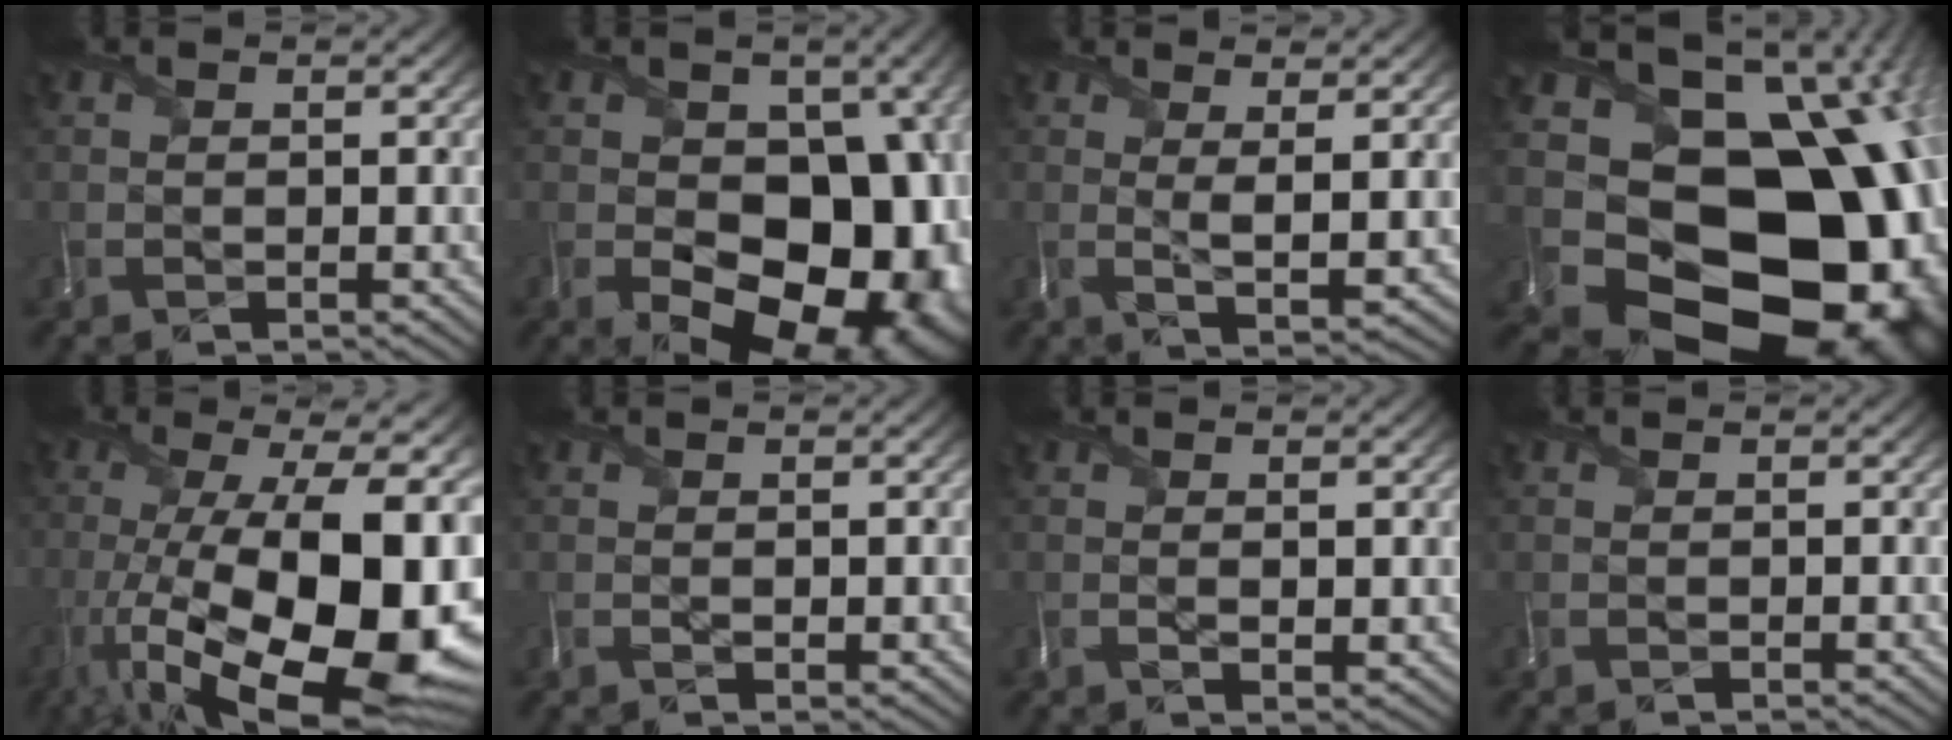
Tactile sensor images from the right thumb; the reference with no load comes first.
{"total": 18.7, "force": [-3.2, 12.7, 13.4], "torque": [-0.155, -0.044, -0.023]}
{"total": 3.4, "force": [1.2, 0.6, 3.1], "torque": [-0.063, -0.007, 0.021]}
{"total": 22.9, "force": [-5.2, 18.1, 13.0], "torque": [-0.234, -0.066, -0.066]}
{"total": 20.8, "force": [-6.1, 8.1, 18.2], "torque": [-0.294, -0.035, -0.093]}
{"total": 1.2, "force": [0.0, 0.7, 1.0], "torque": [-0.023, -0.004, 0.000]}
{"total": 1.6, "force": [0.2, 0.5, 1.4], "torque": [-0.029, -0.005, 0.006]}
{"total": 0.0}